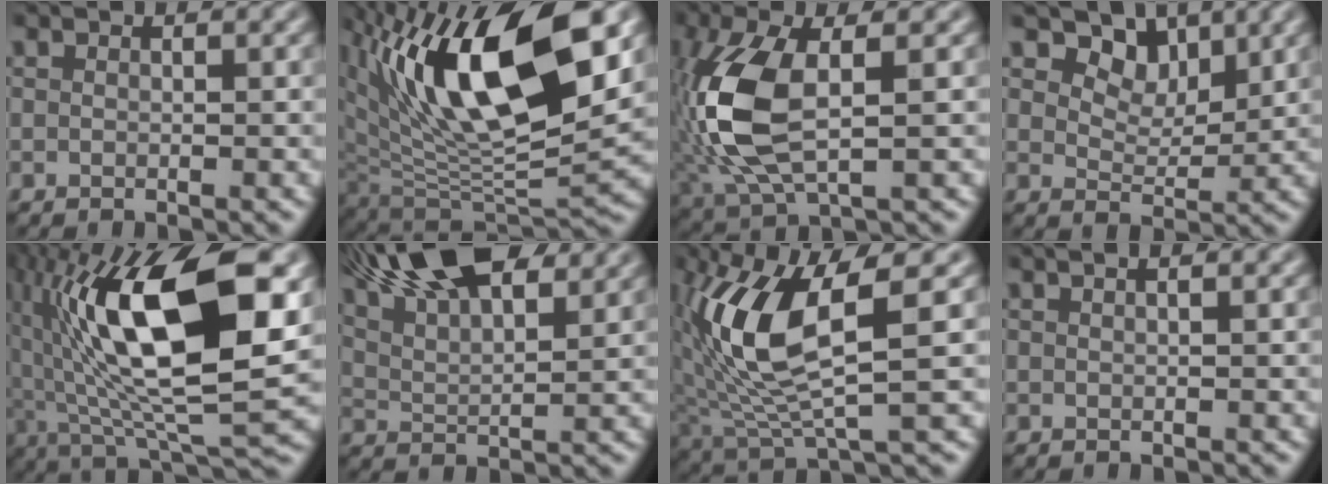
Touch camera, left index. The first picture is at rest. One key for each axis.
{"total": 14.2, "fx": 5.6, "fy": 5.8, "fz": 11.7, "tx": -0.190, "ty": -0.001, "tz": 0.100}
{"total": 9.4, "fx": 0.1, "fy": 4.2, "fz": 8.4, "tx": -0.201, "ty": 0.005, "tz": 0.001}
{"total": 4.5, "fx": 3.0, "fy": 2.7, "fz": 2.0, "tx": -0.039, "ty": -0.022, "tz": 0.053}
{"total": 16.1, "fx": 3.2, "fy": 5.3, "fz": 14.8, "tx": -0.249, "ty": 0.005, "tz": 0.046}
{"total": 13.3, "fx": 8.9, "fy": 4.8, "fz": 8.6, "tx": -0.152, "ty": 0.047, "tz": 0.111}
{"total": 9.4, "fx": 1.7, "fy": 2.9, "fz": 8.8, "tx": -0.194, "ty": -0.004, "tz": 0.035}
{"total": 2.0, "fx": 1.1, "fy": 0.9, "fz": 1.4, "tx": -0.007, "ty": -0.001, "tz": -0.003}